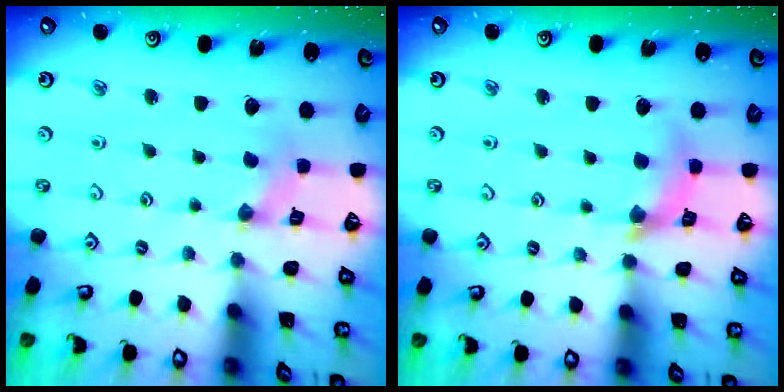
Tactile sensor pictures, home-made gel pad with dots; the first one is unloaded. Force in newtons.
{"total": 8.4, "press": 8.4, "slide": 0.9}